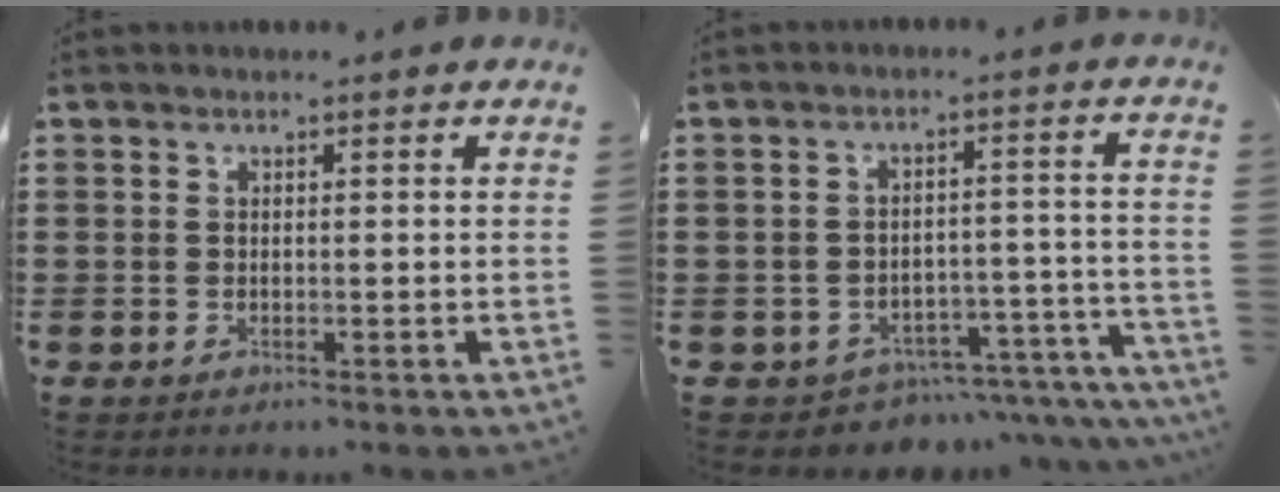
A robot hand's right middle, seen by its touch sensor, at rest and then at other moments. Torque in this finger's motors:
{"motor_torque": [1.16, -0.98, 0.12, 0.01]}